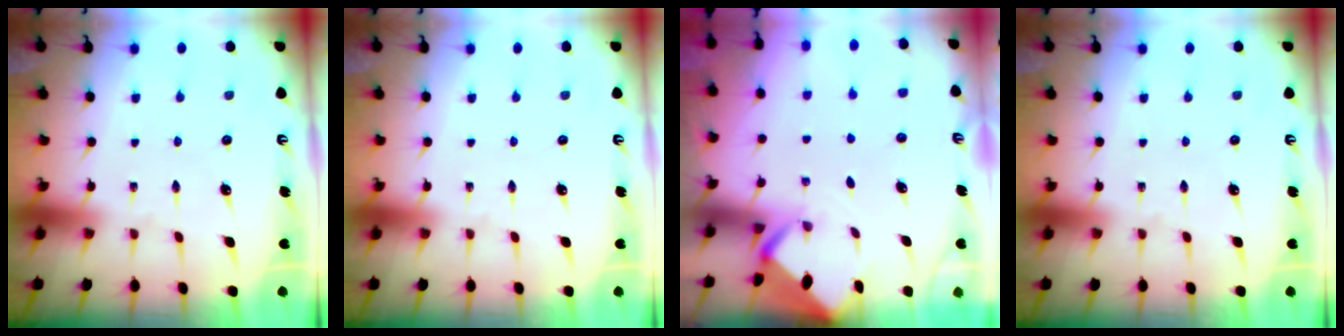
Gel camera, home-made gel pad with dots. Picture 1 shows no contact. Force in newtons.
{"total": 0.0}
{"total": 2.0, "press": 2.0, "slide": 0.0}
{"total": 0.0}